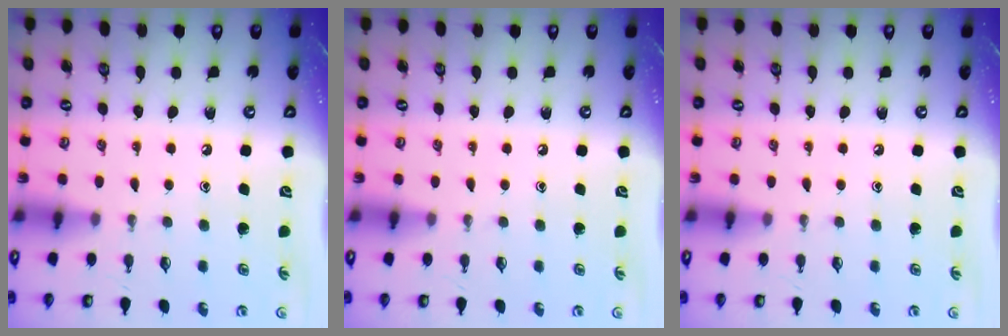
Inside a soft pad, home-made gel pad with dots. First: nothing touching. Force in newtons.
{"total": 0.0}
{"total": 0.0}